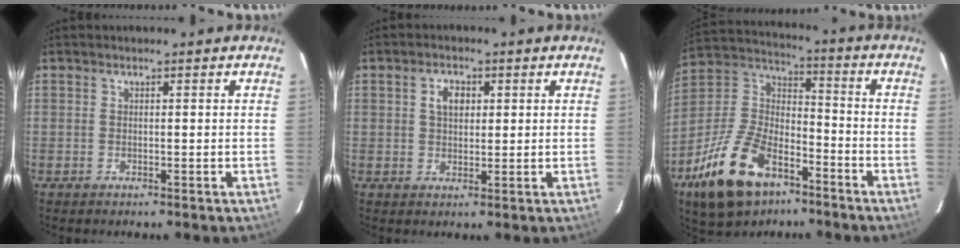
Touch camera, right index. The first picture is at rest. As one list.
[{"total": 3.9, "force": [1.2, 2.6, 2.6], "torque": [-0.044, 0.010, 0.022]}, {"total": 20.5, "force": [-11.6, 11.1, 12.8], "torque": [-0.272, 0.006, -0.201]}]